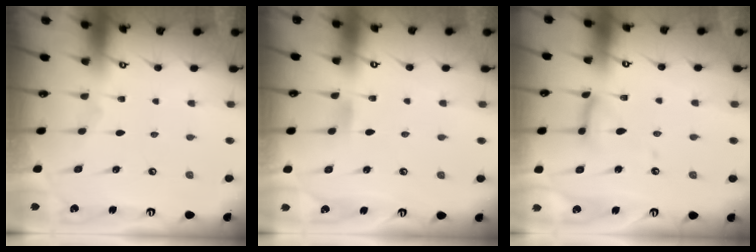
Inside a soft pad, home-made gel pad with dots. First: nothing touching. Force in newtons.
{"total": 3.7, "press": 3.7, "slide": 0.3}
{"total": 12.0, "press": 12.0, "slide": 1.1}